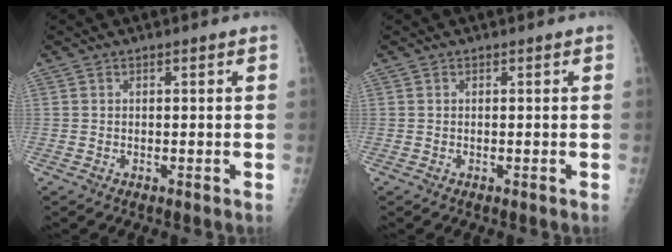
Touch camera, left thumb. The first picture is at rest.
{"total": 0.0}